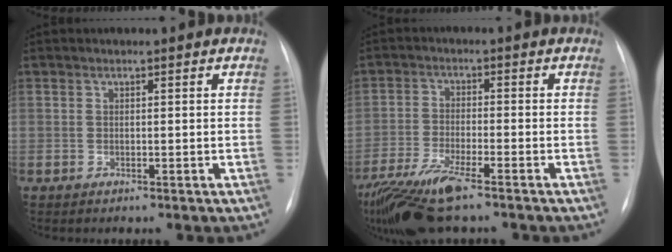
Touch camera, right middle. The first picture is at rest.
{"total": 12.1, "force": [-8.7, 2.1, 8.2], "torque": [-0.169, -0.026, -0.156]}